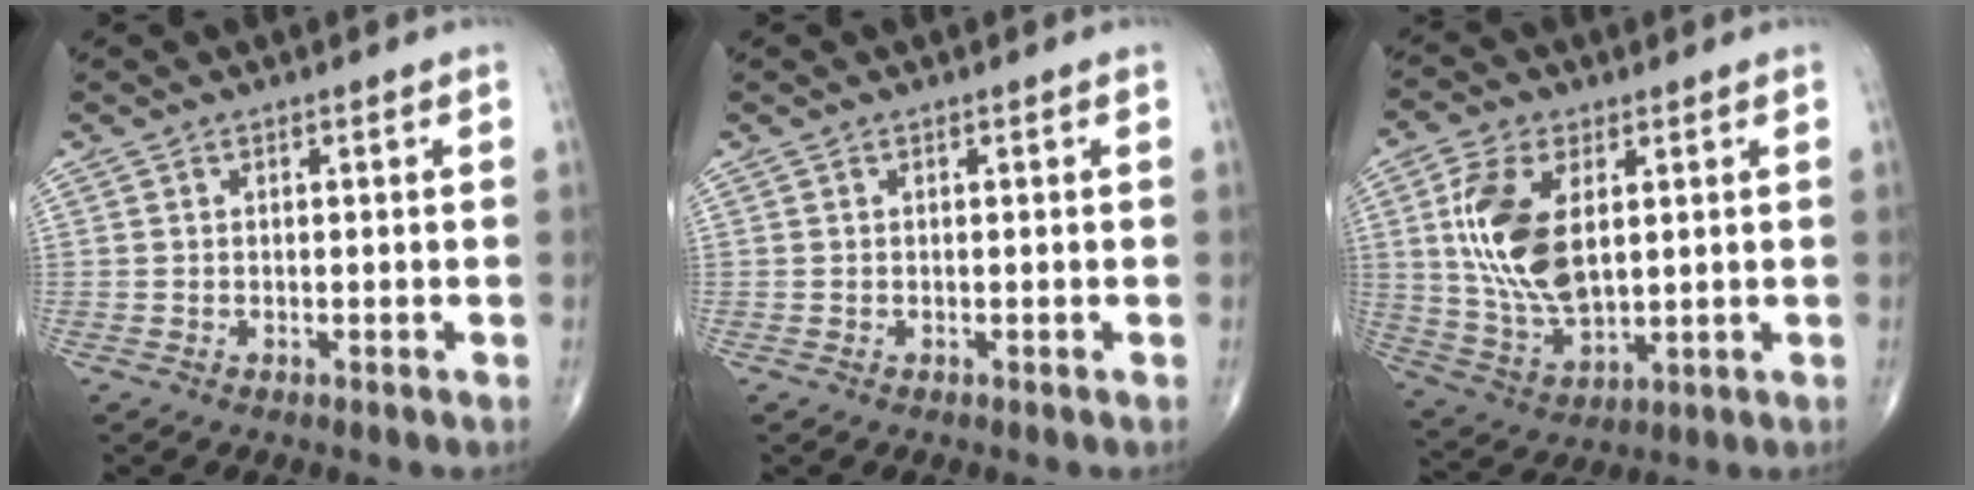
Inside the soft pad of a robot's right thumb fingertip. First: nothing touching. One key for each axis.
{"total": 0.0}
{"total": 14.7, "fx": 3.1, "fy": 8.1, "fz": 11.9, "tx": -0.231, "ty": -0.014, "tz": 0.068}